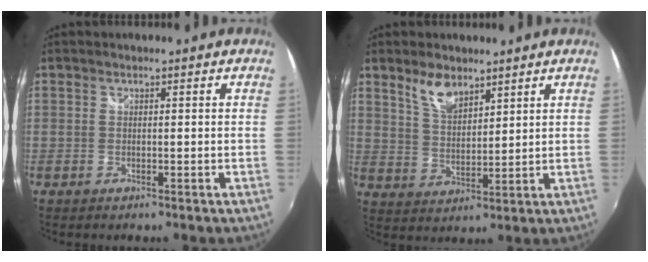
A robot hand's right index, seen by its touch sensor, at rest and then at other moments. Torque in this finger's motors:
{"motor_torque": [0.13, 0.09, 0.12, 0.06]}